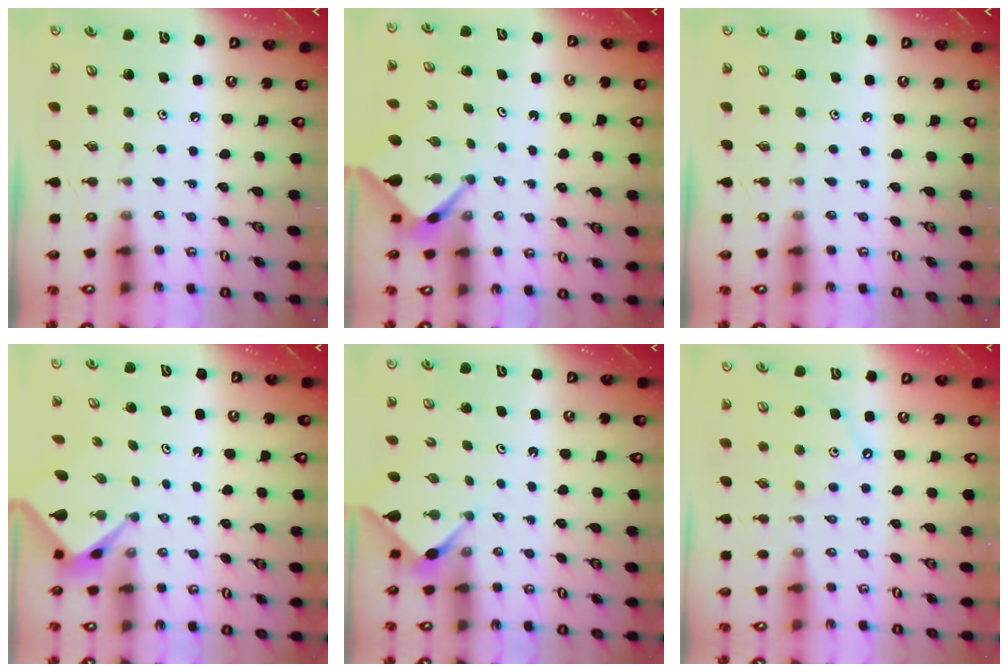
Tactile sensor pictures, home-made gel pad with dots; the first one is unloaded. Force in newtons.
{"total": 2.5, "press": 2.5, "slide": 0.2}
{"total": 0.0}
{"total": 2.2, "press": 2.2, "slide": 0.2}
{"total": 2.9, "press": 2.9, "slide": 0.4}
{"total": 1.5, "press": 1.4, "slide": 0.2}